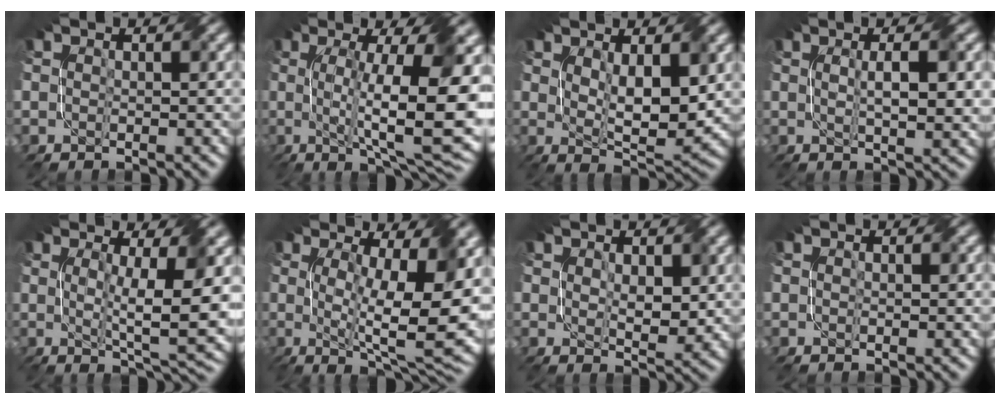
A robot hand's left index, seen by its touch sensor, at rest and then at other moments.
{"total": 13.4, "force": [0.8, 3.4, 12.9], "torque": [-0.185, -0.005, 0.019]}
{"total": 5.9, "force": [1.2, 2.2, 5.4], "torque": [-0.104, -0.010, 0.029]}
{"total": 4.5, "force": [0.7, 0.9, 4.3], "torque": [-0.070, 0.003, 0.014]}
{"total": 8.3, "force": [0.9, 1.7, 8.1], "torque": [-0.124, -0.008, 0.019]}
{"total": 12.8, "force": [0.9, 3.7, 12.2], "torque": [-0.178, -0.011, 0.020]}
{"total": 3.2, "force": [0.9, 1.8, 2.5], "torque": [-0.050, -0.008, 0.020]}
{"total": 0.0}